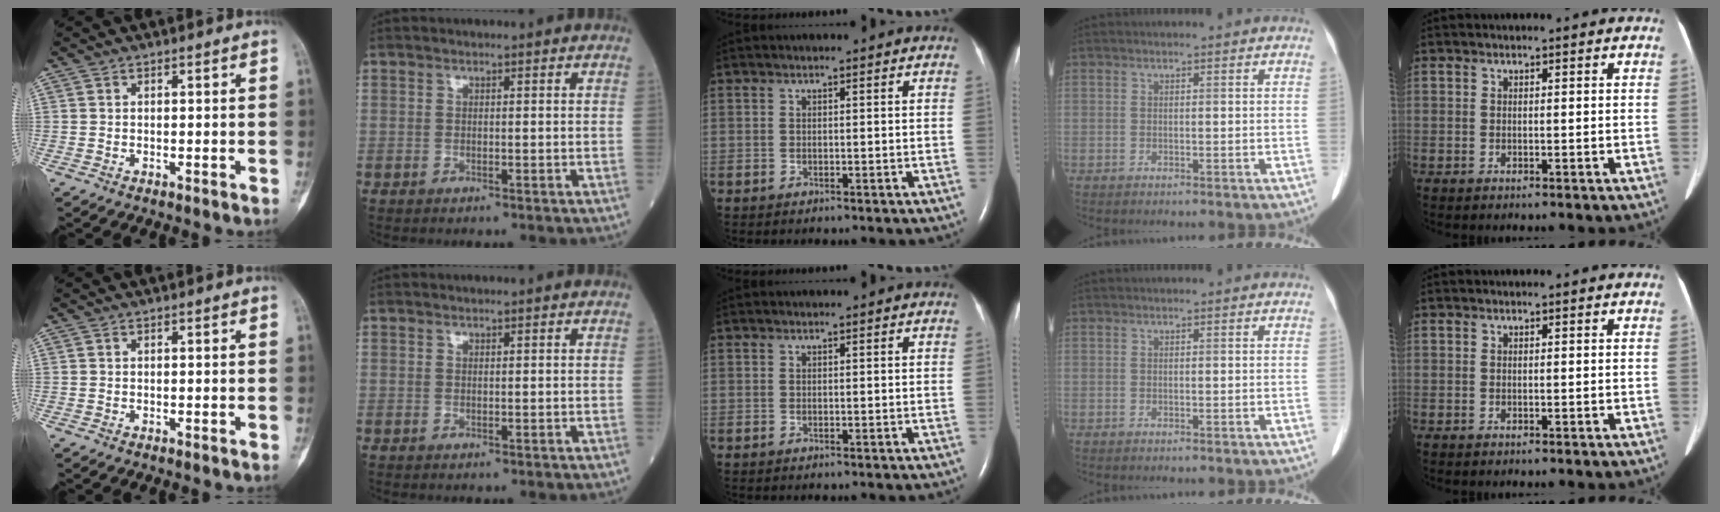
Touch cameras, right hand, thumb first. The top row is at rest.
{}